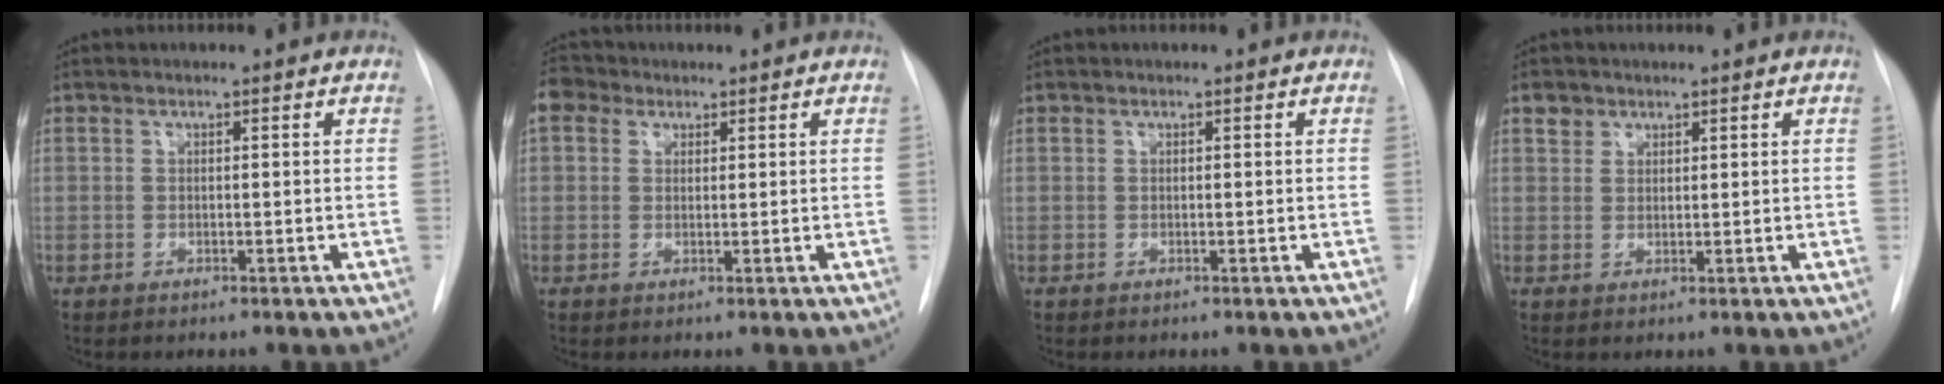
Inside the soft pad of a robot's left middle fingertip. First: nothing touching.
{"total": 3.6, "force": [2.0, 2.8, 1.2], "torque": [-0.026, 0.016, 0.038]}
{"total": 0.0}
{"total": 2.0, "force": [1.4, 1.5, 0.1], "torque": [0.004, 0.004, 0.020]}